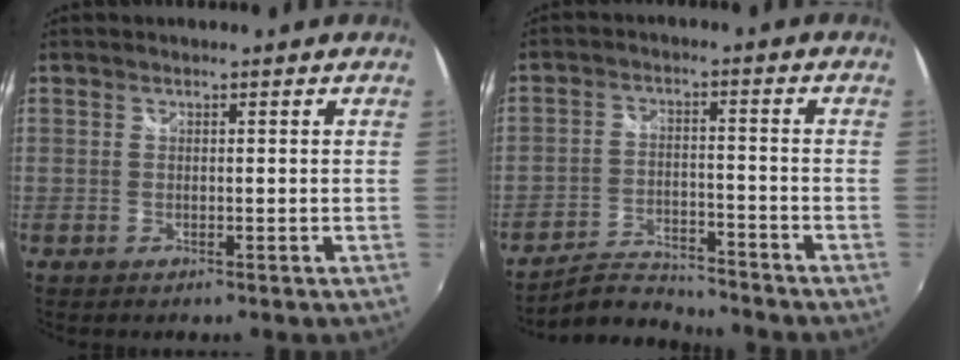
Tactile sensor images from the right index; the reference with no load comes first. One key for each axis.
{"total": 7.7, "fx": -7.5, "fy": 1.5, "fz": 1.1, "tx": -0.043, "ty": 0.007, "tz": -0.130}